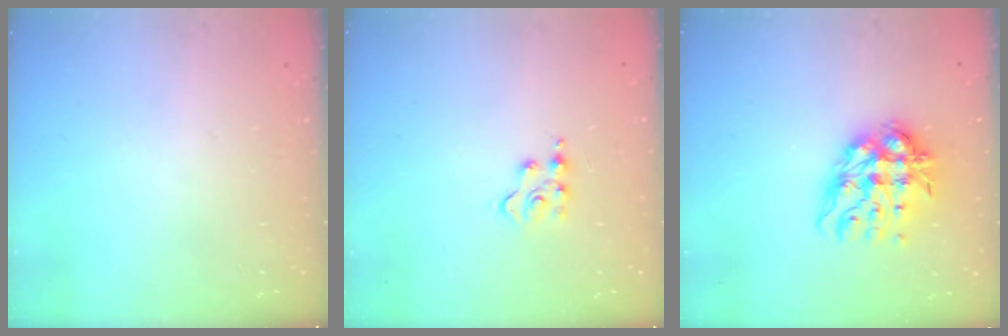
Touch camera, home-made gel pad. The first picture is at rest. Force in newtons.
{"total": 4.3, "press": 4.2, "slide": 0.7}
{"total": 13.1, "press": 13.0, "slide": 1.5}